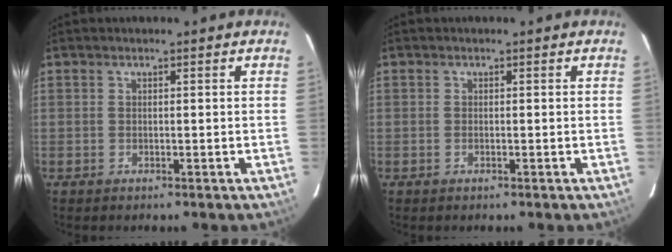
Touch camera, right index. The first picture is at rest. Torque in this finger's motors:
{"motor_torque": [0.11, 0.08, -0.01, 0.01]}